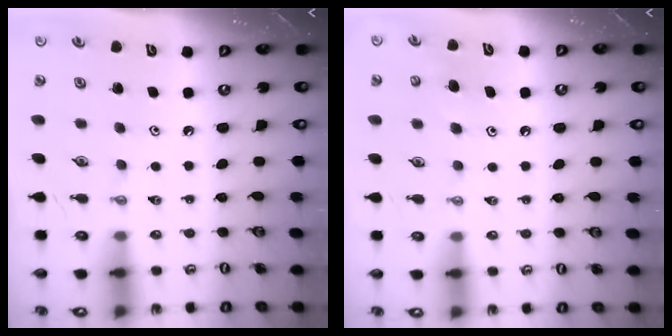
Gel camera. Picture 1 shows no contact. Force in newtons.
{"total": 5.9, "press": 5.7, "slide": 1.6}